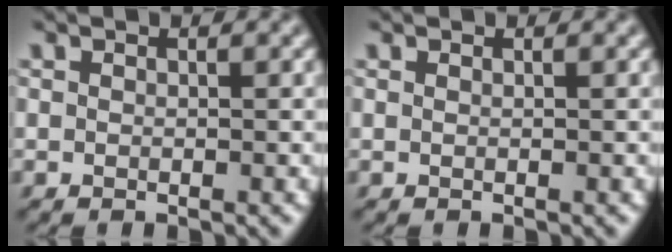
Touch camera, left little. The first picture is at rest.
{"total": 0.0}